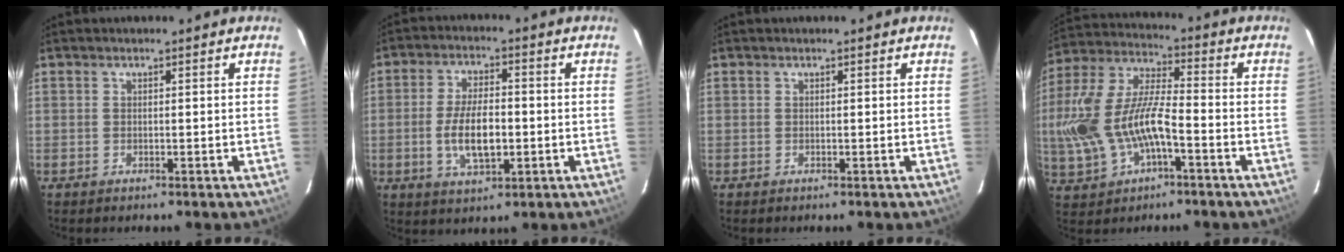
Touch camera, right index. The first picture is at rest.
{"total": 8.9, "force": [-1.7, 3.8, 7.9], "torque": [-0.157, -0.002, -0.028]}
{"total": 0.0}
{"total": 16.1, "force": [-4.0, 7.2, 13.9], "torque": [-0.306, 0.004, -0.068]}